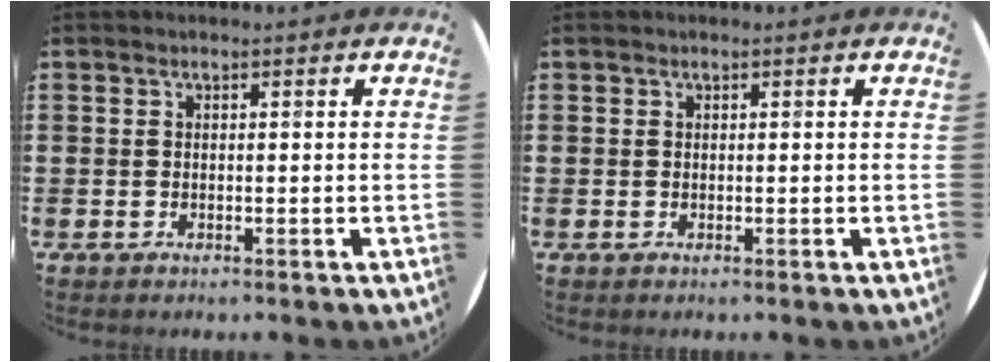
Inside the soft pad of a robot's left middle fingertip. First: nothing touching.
{"total": 0.0}